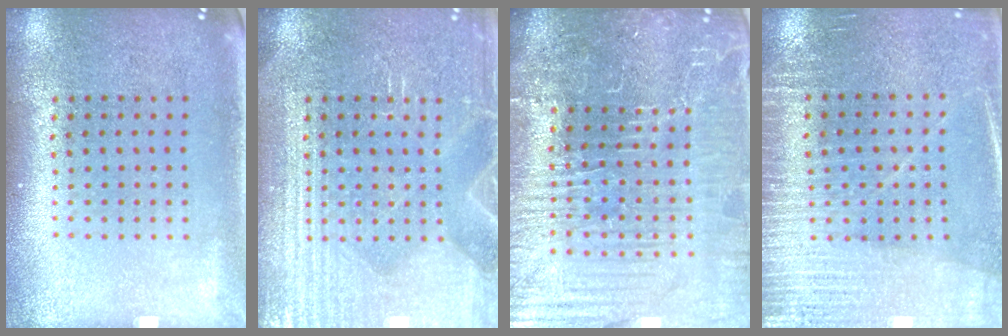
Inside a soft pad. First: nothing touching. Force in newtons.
{"total": 5.1, "press": 5.1, "slide": 0.7}
{"total": 6.4, "press": 5.8, "slide": 2.6}
{"total": 3.0, "press": 2.9, "slide": 0.7}